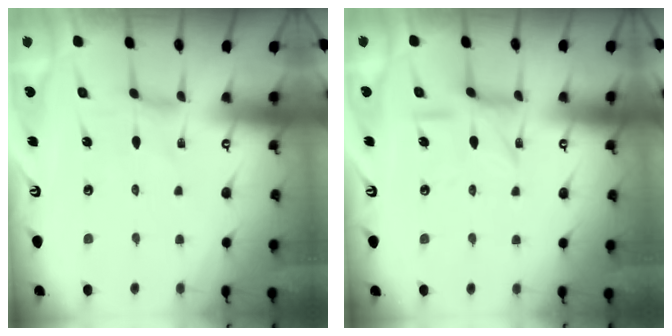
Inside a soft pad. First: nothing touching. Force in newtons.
{"total": 7.6, "press": 7.6, "slide": 0.5}